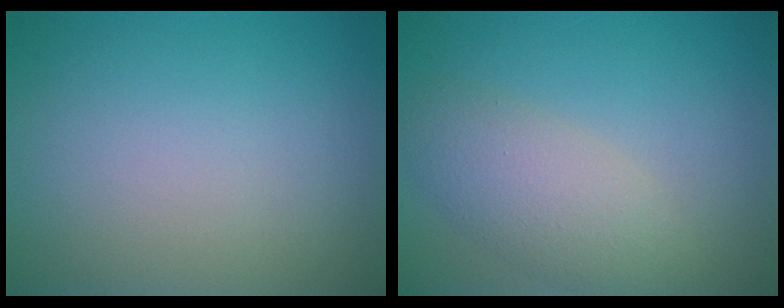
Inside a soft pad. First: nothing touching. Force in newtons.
{"total": 4.1, "press": 4.1, "slide": 0.3}